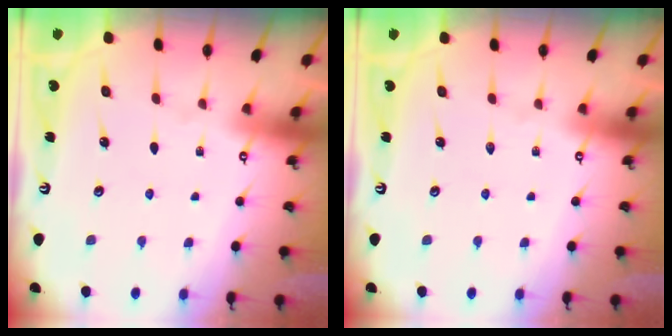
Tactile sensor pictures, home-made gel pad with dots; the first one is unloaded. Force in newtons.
{"total": 0.0}